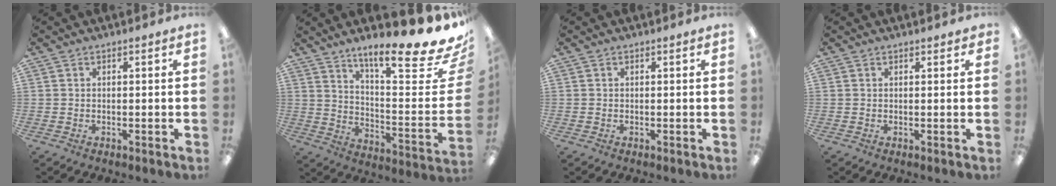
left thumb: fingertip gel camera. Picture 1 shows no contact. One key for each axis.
{"total": 18.6, "fx": 14.2, "fy": 2.4, "fz": 11.8, "tx": -0.170, "ty": -0.123, "tz": 0.221}
{"total": 0.0}
{"total": 0.6, "fx": 0.5, "fy": 0.2, "fz": 0.2, "tx": 0.003, "ty": -0.003, "tz": 0.008}